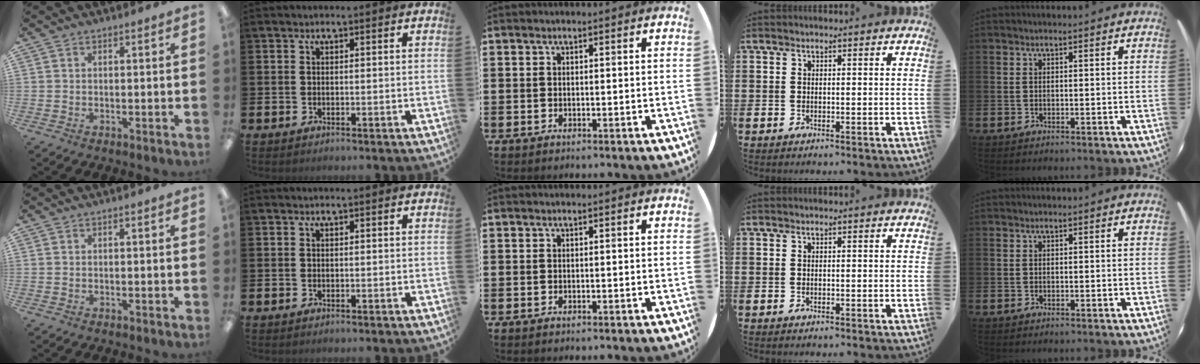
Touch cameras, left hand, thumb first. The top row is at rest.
{}